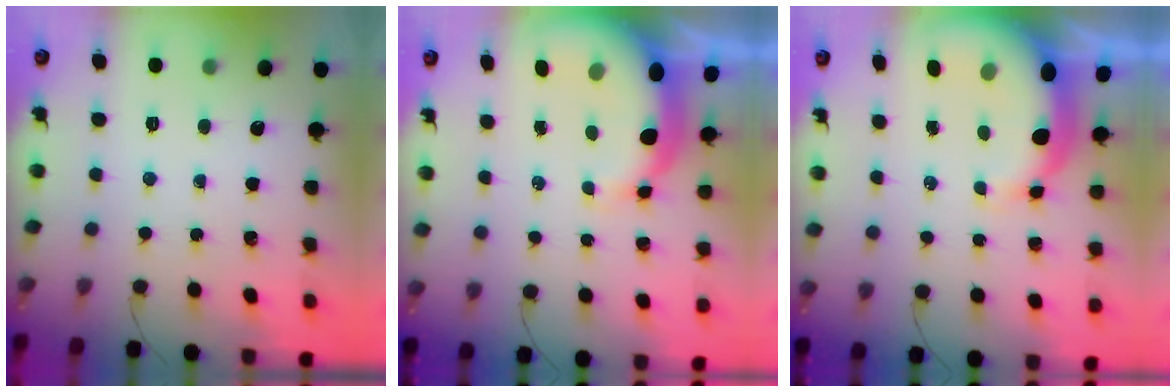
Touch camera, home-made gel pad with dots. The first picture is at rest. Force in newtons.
{"total": 8.1, "press": 7.8, "slide": 2.0}
{"total": 8.1, "press": 7.8, "slide": 2.0}